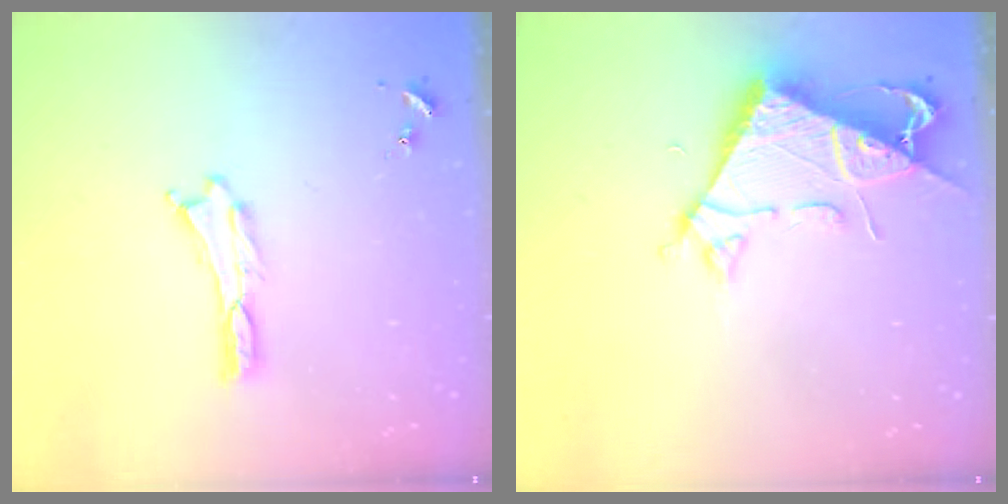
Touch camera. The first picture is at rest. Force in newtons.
{"total": 6.8, "press": 6.7, "slide": 0.6}